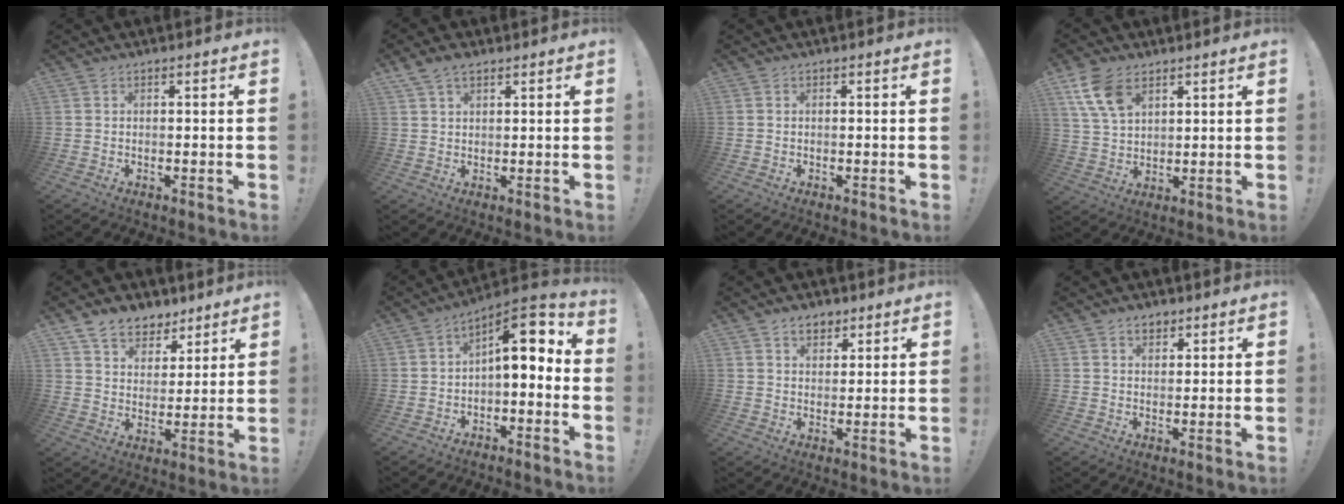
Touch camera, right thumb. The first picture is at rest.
{"total": 4.7, "force": [3.1, 2.6, 2.5], "torque": [-0.053, -0.005, 0.062]}
{"total": 0.0}
{"total": 10.6, "force": [5.6, 6.2, 6.5], "torque": [-0.118, -0.019, 0.109]}
{"total": 9.7, "force": [7.2, 6.0, 2.5], "torque": [-0.044, -0.049, 0.142]}
{"total": 9.2, "force": [1.9, 4.1, 8.0], "torque": [-0.101, -0.022, 0.031]}
{"total": 5.1, "force": [3.3, 3.4, 1.9], "torque": [-0.024, -0.010, 0.060]}
{"total": 3.4, "force": [2.2, 2.2, 1.3], "torque": [-0.015, -0.007, 0.039]}